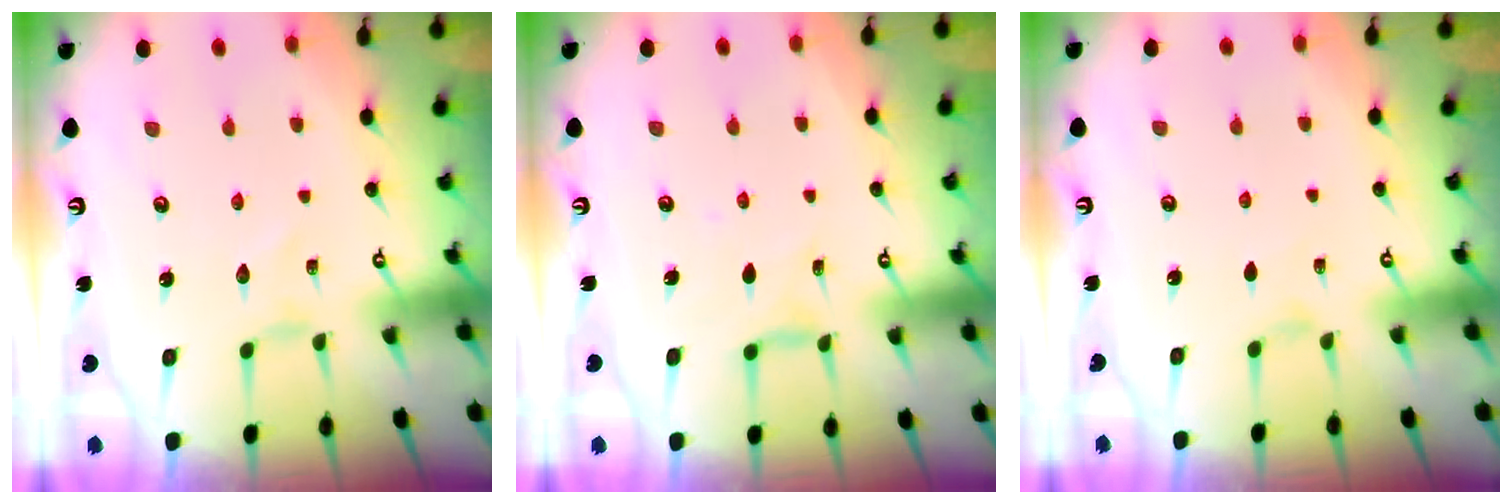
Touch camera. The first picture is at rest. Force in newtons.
{"total": 3.9, "press": 3.9, "slide": 0.4}
{"total": 1.8, "press": 1.7, "slide": 0.4}